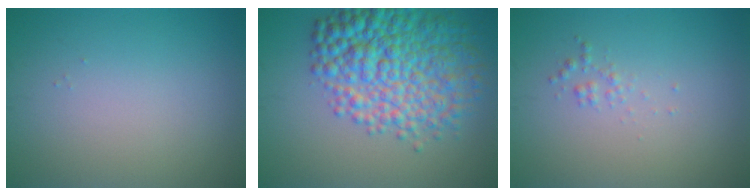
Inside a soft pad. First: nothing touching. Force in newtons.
{"total": 9.3, "press": 9.3, "slide": 0.1}
{"total": 0.7, "press": 0.7, "slide": 0.0}